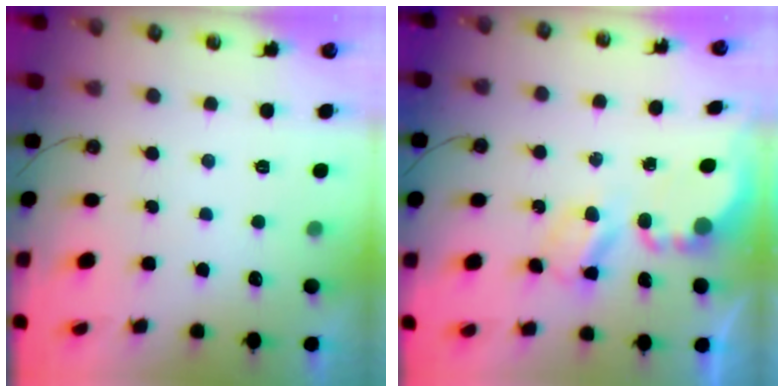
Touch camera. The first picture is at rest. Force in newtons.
{"total": 5.2, "press": 5.2, "slide": 0.2}